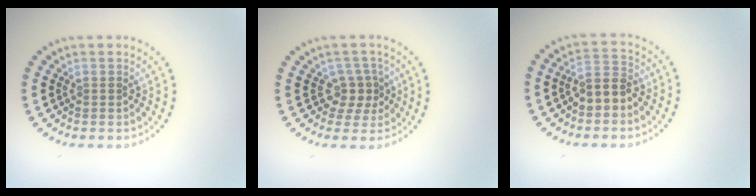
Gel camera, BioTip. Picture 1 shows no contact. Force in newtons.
{"total": 2.4, "press": 1.8, "slide": 1.6}
{"total": 2.9, "press": 2.7, "slide": 1.1}